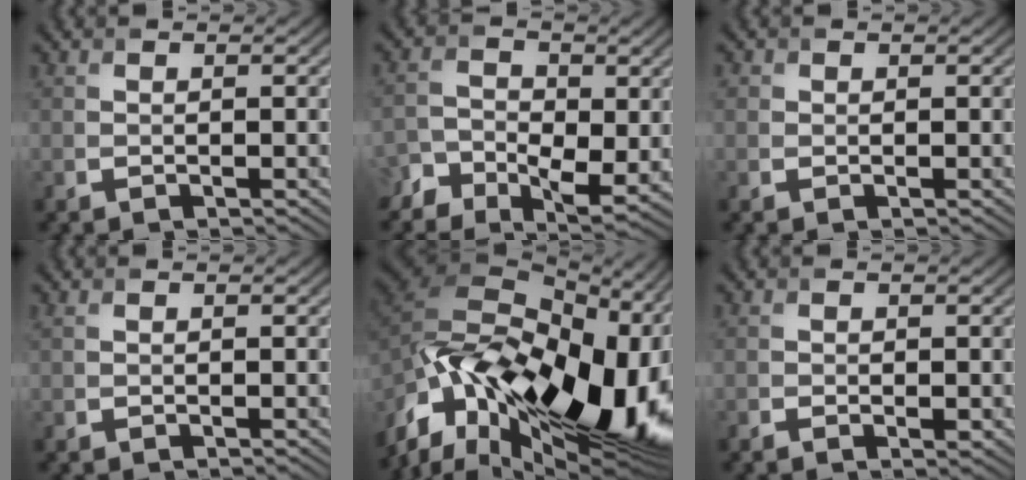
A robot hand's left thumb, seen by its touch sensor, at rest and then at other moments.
{"total": 6.5, "force": [-3.1, 4.1, 3.9], "torque": [-0.079, -0.016, -0.057]}
{"total": 0.8, "force": [0.2, 0.8, 0.1], "torque": [-0.002, 0.000, 0.006]}
{"total": 0.0}
{"total": 20.2, "force": [-7.0, 11.6, 14.9], "torque": [-0.306, -0.024, -0.118]}
{"total": 1.1, "force": [-0.5, 0.7, 0.7], "torque": [-0.018, -0.006, -0.005]}